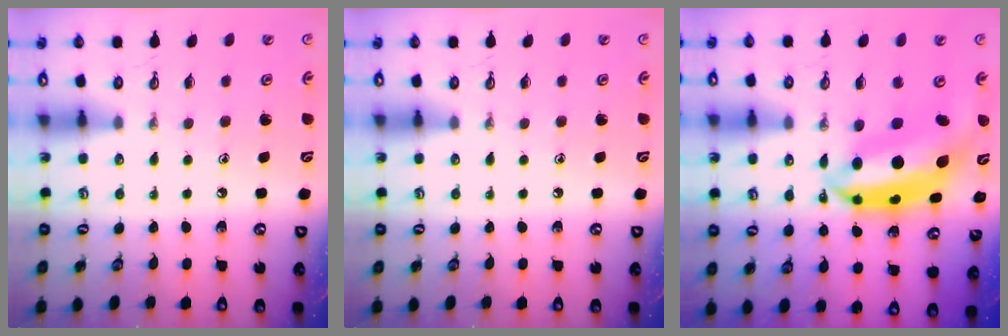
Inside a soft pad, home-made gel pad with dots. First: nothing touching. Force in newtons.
{"total": 0.0}
{"total": 11.1, "press": 11.1, "slide": 1.0}